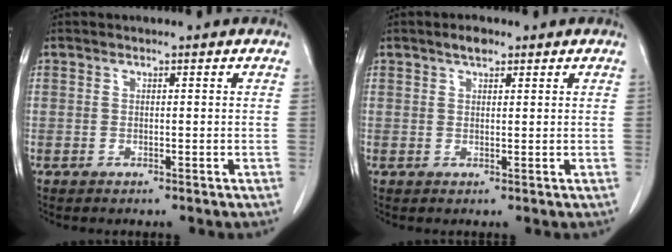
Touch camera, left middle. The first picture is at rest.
{"total": 1.9, "force": [1.3, 0.8, 1.1], "torque": [-0.021, 0.004, 0.021]}